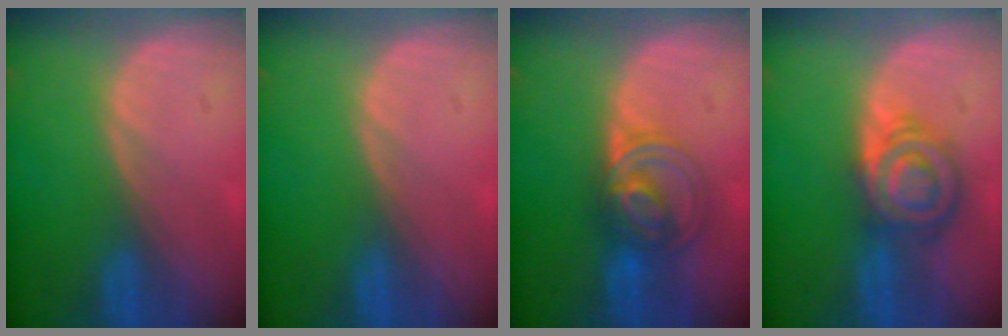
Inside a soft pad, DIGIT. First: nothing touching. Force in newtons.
{"total": 0.0}
{"total": 6.4, "press": 6.3, "slide": 1.6}
{"total": 7.0, "press": 7.0, "slide": 0.2}